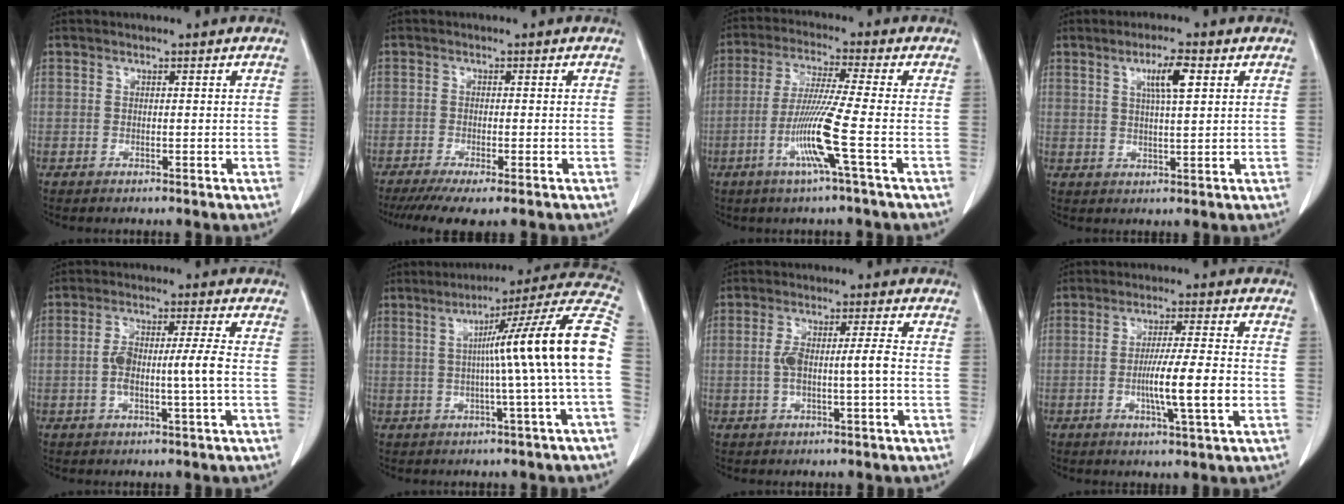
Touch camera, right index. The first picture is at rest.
{"total": 7.6, "force": [-5.8, 0.7, 4.9], "torque": [-0.075, -0.018, -0.091]}
{"total": 9.3, "force": [-3.3, -1.7, 8.6], "torque": [-0.172, -0.015, -0.067]}
{"total": 5.1, "force": [2.0, 0.5, 4.7], "torque": [-0.082, 0.002, 0.035]}
{"total": 6.3, "force": [-0.9, 0.0, 6.3], "torque": [-0.126, 0.016, -0.012]}
{"total": 16.6, "force": [0.1, -2.1, 16.5], "torque": [-0.211, 0.027, -0.007]}
{"total": 5.3, "force": [-0.6, 0.4, 5.3], "torque": [-0.106, 0.019, -0.004]}
{"total": 8.6, "force": [-2.0, -0.3, 8.4], "torque": [-0.145, -0.005, -0.035]}